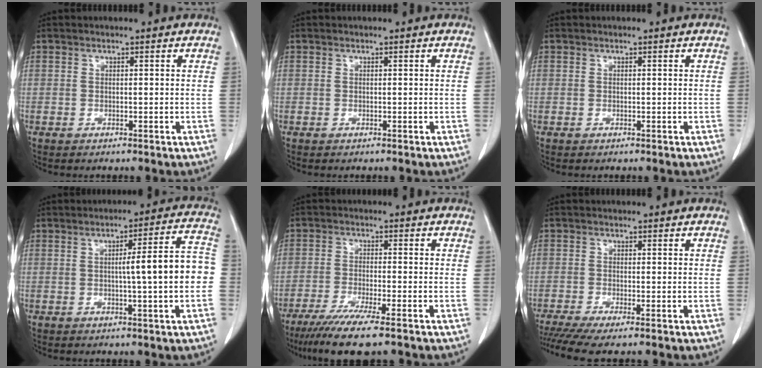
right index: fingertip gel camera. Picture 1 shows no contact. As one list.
[{"total": 0.0}, {"total": 0.0}, {"total": 9.6, "force": [-0.6, 0.2, 9.5], "torque": [-0.124, 0.022, -0.013]}, {"total": 9.0, "force": [-6.6, -0.3, 6.1], "torque": [-0.099, -0.024, -0.107]}, {"total": 5.3, "force": [-3.9, 0.1, 3.5], "torque": [-0.060, -0.013, -0.070]}]